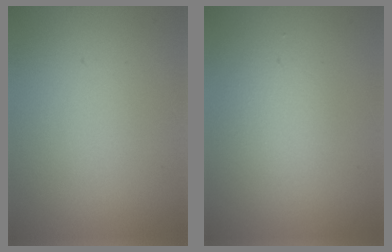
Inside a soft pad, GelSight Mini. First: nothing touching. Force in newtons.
{"total": 1.6, "press": 1.6, "slide": 0.1}